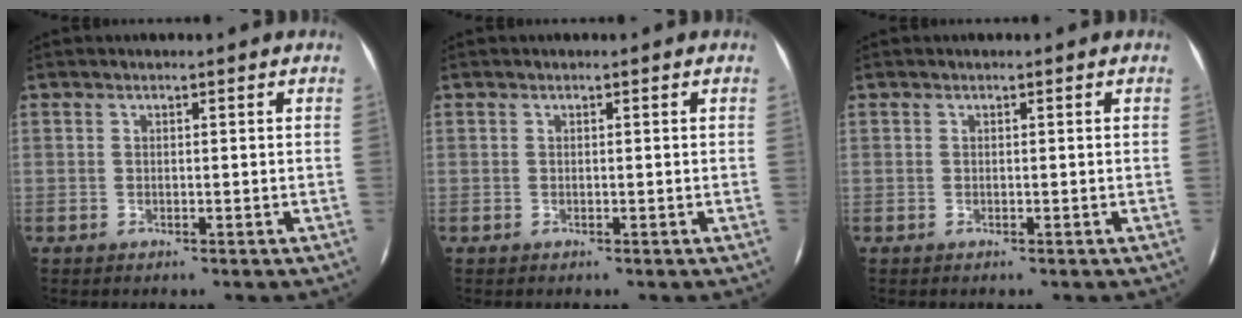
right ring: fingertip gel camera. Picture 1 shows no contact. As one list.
[{"total": 0.0}, {"total": 0.0}]